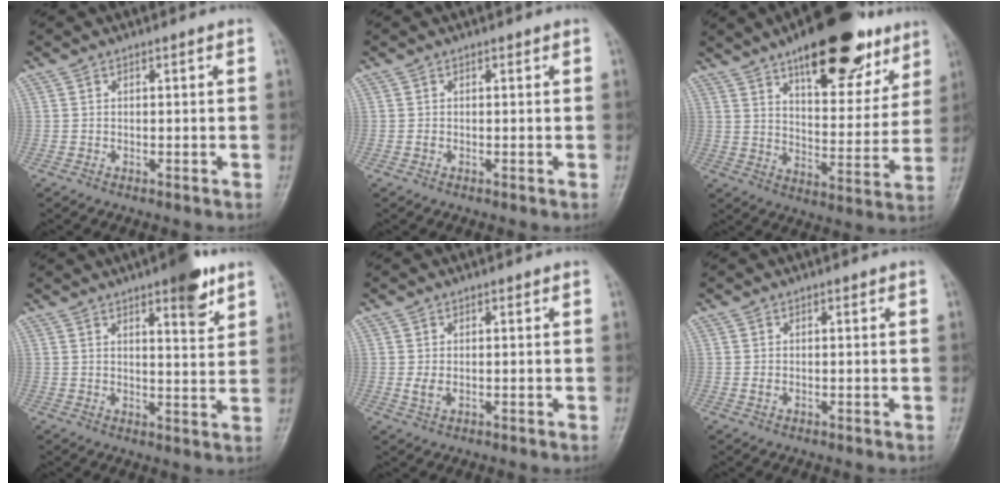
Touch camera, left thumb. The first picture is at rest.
{"total": 0.5, "force": [0.0, 0.4, 0.3], "torque": [-0.003, 0.000, 0.000]}
{"total": 22.3, "force": [13.8, 9.3, 14.9], "torque": [-0.161, -0.050, 0.207]}
{"total": 8.3, "force": [5.1, 2.3, 6.1], "torque": [-0.069, -0.028, 0.069]}
{"total": 2.1, "force": [0.4, 1.3, 1.6], "torque": [-0.027, -0.006, 0.011]}
{"total": 1.0, "force": [0.4, 0.6, 0.7], "torque": [-0.009, -0.002, 0.007]}